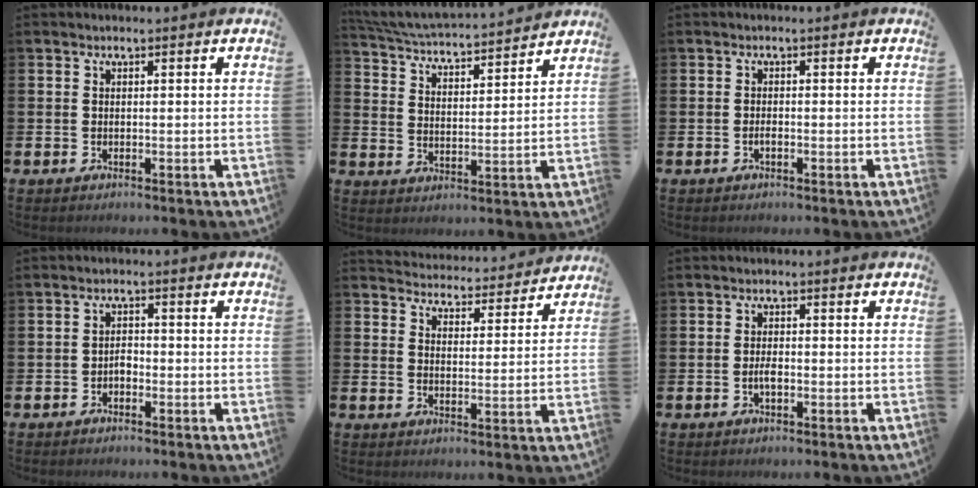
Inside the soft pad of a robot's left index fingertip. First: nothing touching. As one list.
[{"total": 4.9, "force": [4.9, 0.2, 0.6], "torque": [-0.039, -0.041, 0.083]}, {"total": 0.8, "force": [-0.4, 0.3, 0.6], "torque": [-0.020, 0.000, -0.006]}, {"total": 1.5, "force": [-0.9, 0.9, 0.7], "torque": [-0.015, 0.004, -0.019]}, {"total": 4.7, "force": [4.6, 0.7, -0.2], "torque": [-0.013, -0.040, 0.079]}, {"total": 1.9, "force": [-0.5, 0.8, 1.6], "torque": [-0.029, 0.000, -0.011]}]